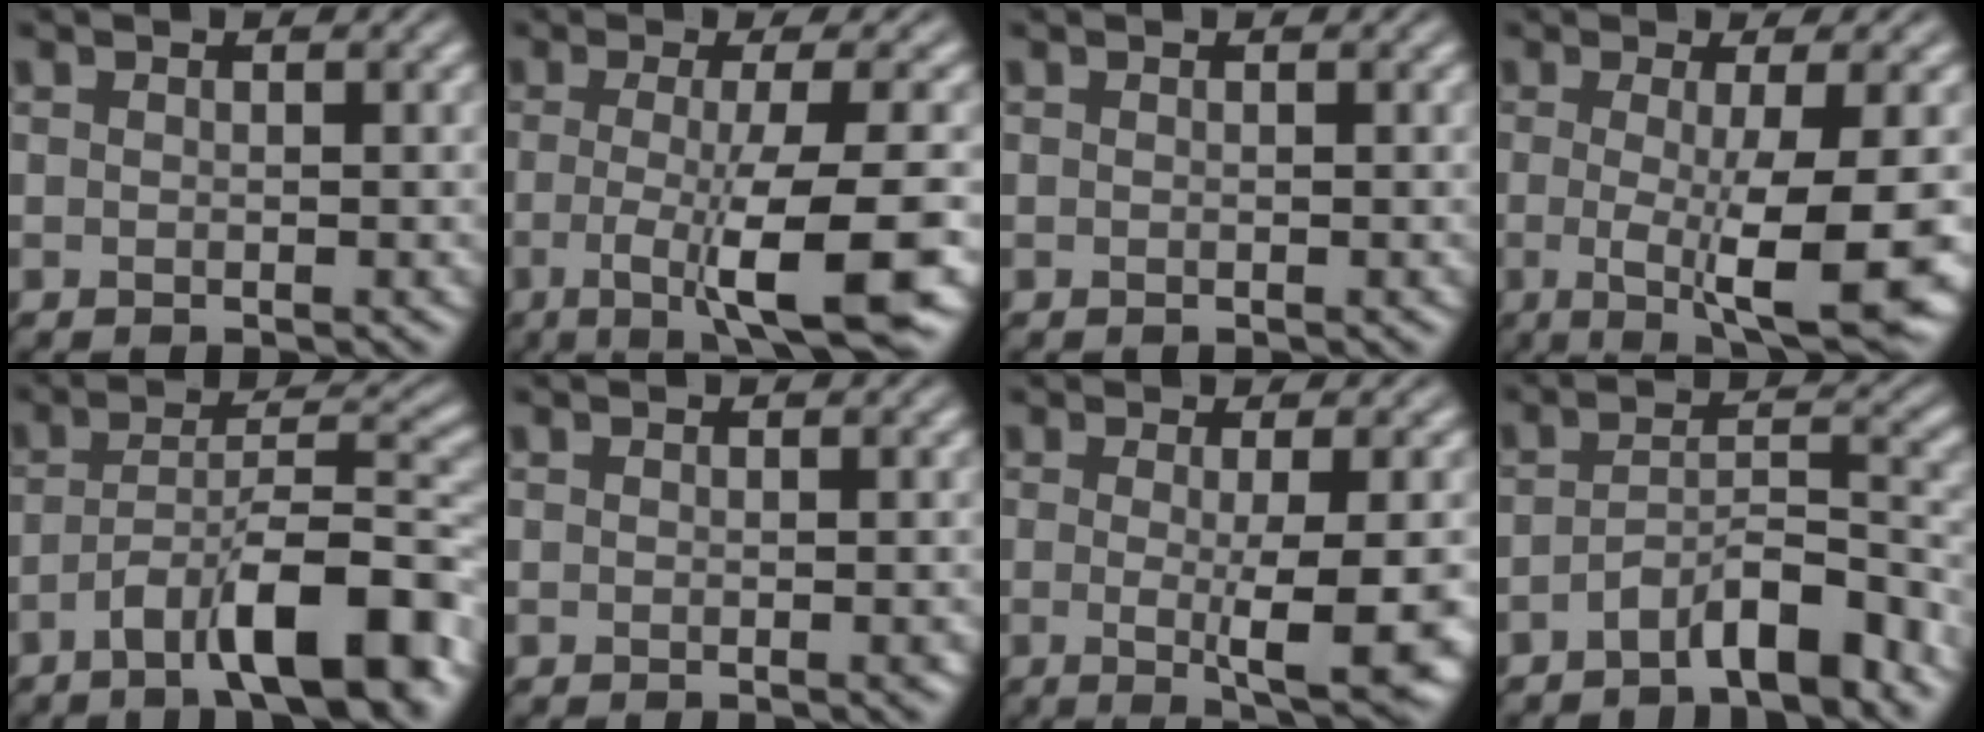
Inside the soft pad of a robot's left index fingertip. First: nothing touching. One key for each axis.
{"total": 8.8, "fx": -2.3, "fy": 1.6, "fz": 8.3, "tx": -0.122, "ty": -0.015, "tz": -0.045}
{"total": 0.0}
{"total": 8.7, "fx": -1.4, "fy": 1.7, "fz": 8.4, "tx": -0.123, "ty": -0.019, "tz": -0.019}
{"total": 9.8, "fx": -5.2, "fy": 2.9, "fz": 7.8, "tx": -0.121, "ty": 0.015, "tz": -0.086}
{"total": 0.5, "fx": -0.2, "fy": 0.1, "fz": 0.5, "tx": -0.006, "ty": -0.001, "tz": -0.002}
{"total": 6.4, "fx": -0.8, "fy": 1.1, "fz": 6.2, "tx": -0.096, "ty": -0.012, "tz": -0.009}
{"total": 5.0, "fx": -3.4, "fy": 1.5, "fz": 3.3, "tx": -0.053, "ty": 0.007, "tz": -0.060}